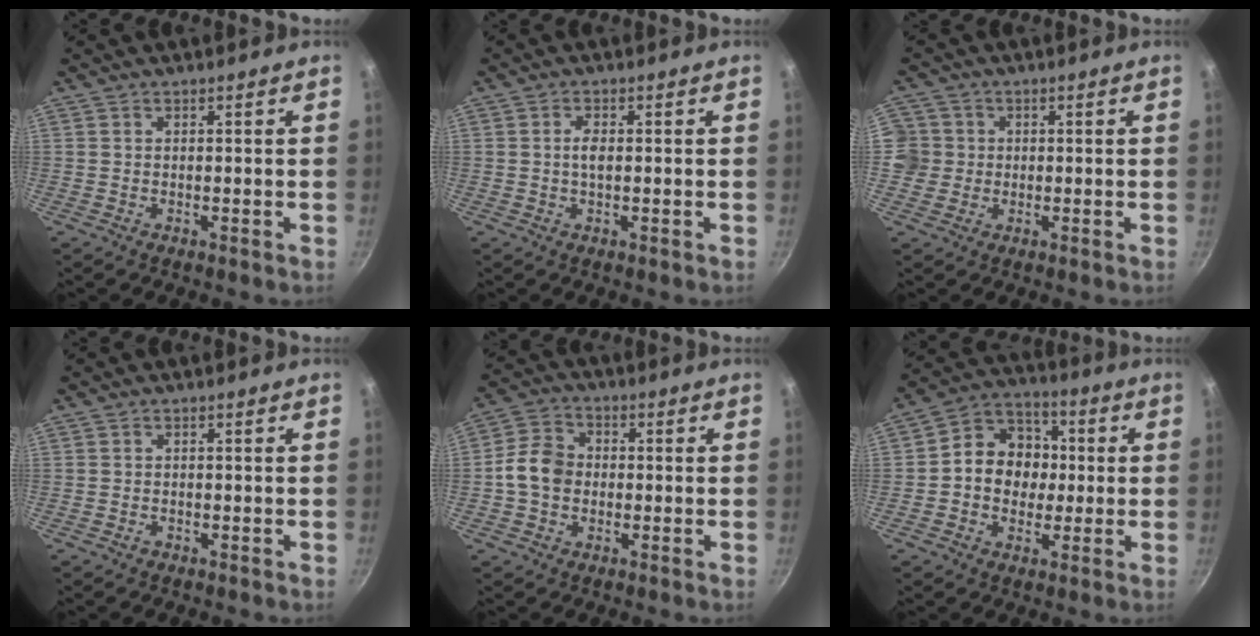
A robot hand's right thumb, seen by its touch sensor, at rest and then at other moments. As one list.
[{"total": 2.4, "force": [0.1, 1.0, 2.2], "torque": [-0.043, 0.003, -0.001]}, {"total": 5.9, "force": [0.0, 5.8, 1.3], "torque": [0.011, 0.004, -0.009]}, {"total": 0.7, "force": [-0.5, 0.5, 0.2], "torque": [-0.005, 0.005, -0.008]}, {"total": 7.7, "force": [-0.9, 6.2, 4.5], "torque": [-0.057, 0.022, -0.031]}, {"total": 12.0, "force": [-0.1, 10.2, 6.3], "torque": [-0.054, 0.025, -0.021]}]